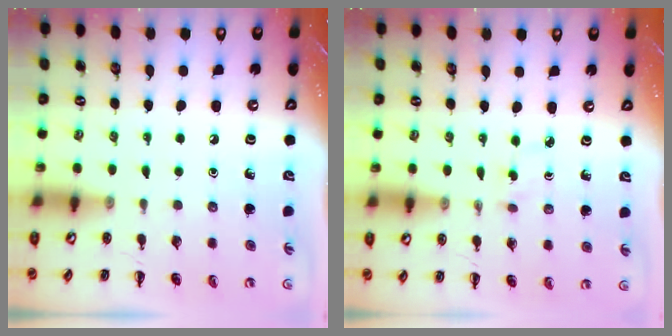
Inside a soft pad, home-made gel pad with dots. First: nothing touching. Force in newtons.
{"total": 3.2, "press": 3.1, "slide": 0.8}